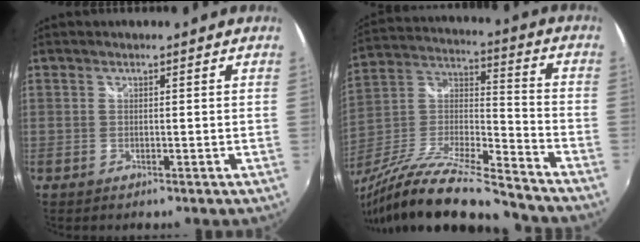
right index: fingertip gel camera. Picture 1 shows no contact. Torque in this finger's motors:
{"motor_torque": [1.04, -1.10, 0.18, 0.09]}